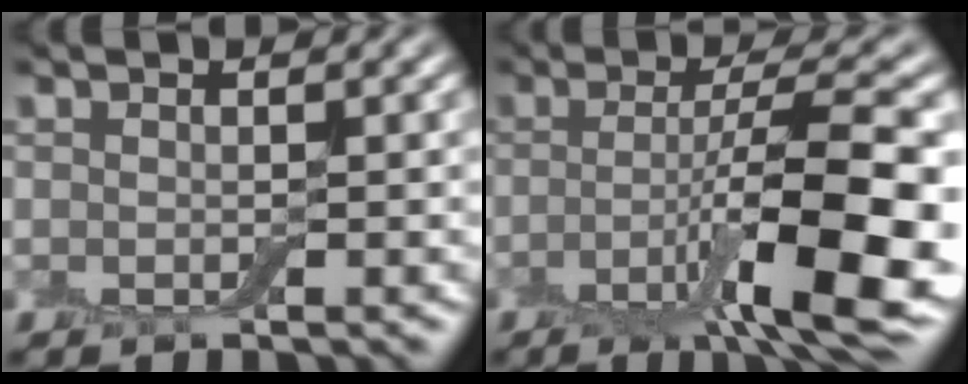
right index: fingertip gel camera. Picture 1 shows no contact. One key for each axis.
{"total": 10.2, "fx": -3.4, "fy": 1.8, "fz": 9.5, "tx": -0.133, "ty": 0.009, "tz": -0.062}